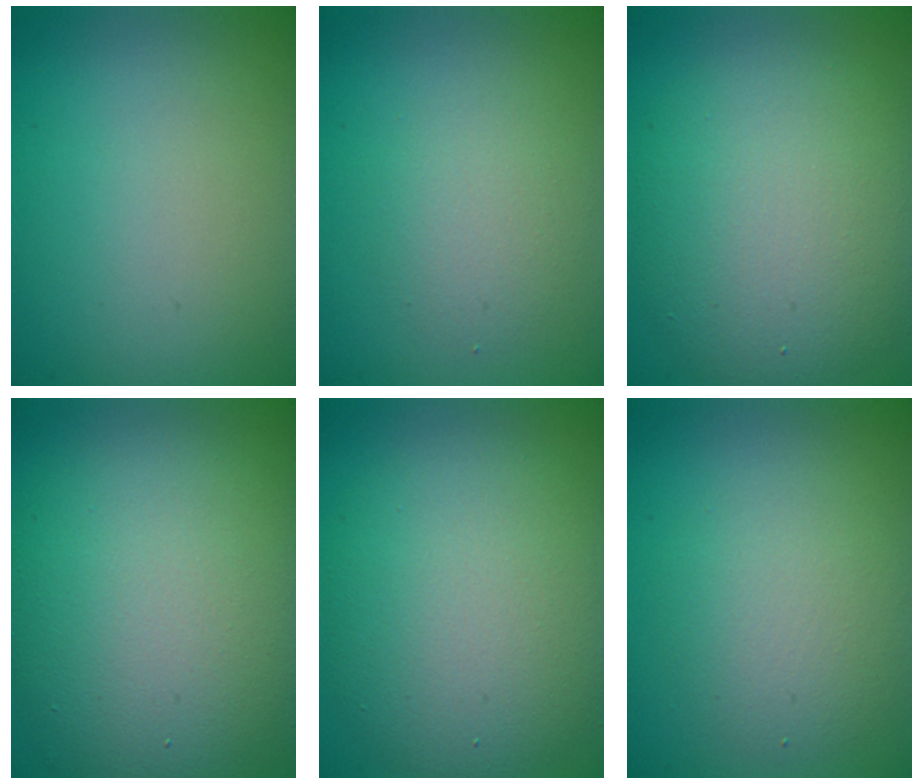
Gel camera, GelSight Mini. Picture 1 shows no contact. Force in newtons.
{"total": 2.3, "press": 2.3, "slide": 0.1}
{"total": 7.4, "press": 7.4, "slide": 0.3}
{"total": 10.7, "press": 10.7, "slide": 0.5}
{"total": 7.8, "press": 7.8, "slide": 0.2}
{"total": 2.0, "press": 2.0, "slide": 0.2}